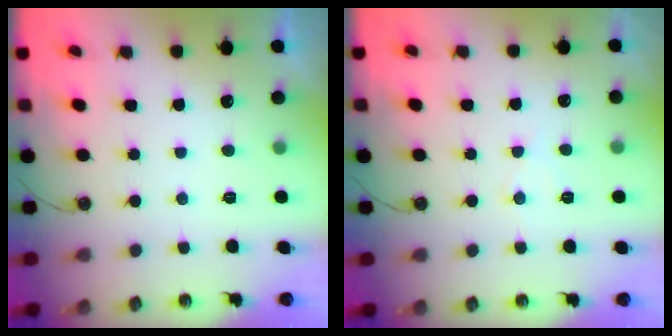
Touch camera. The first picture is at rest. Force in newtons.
{"total": 4.7, "press": 4.6, "slide": 0.7}